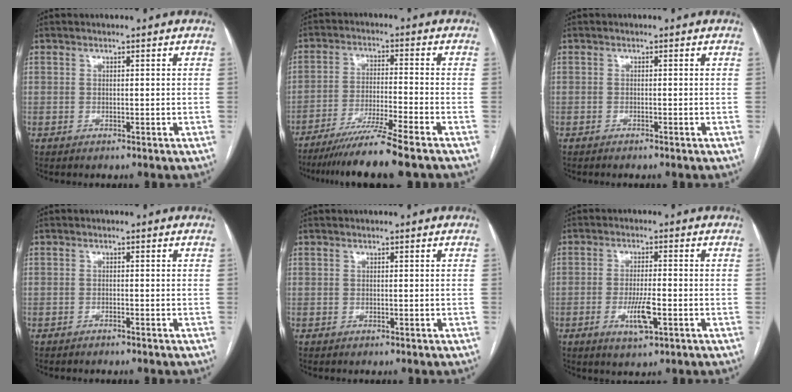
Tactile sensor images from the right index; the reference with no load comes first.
{"total": 11.2, "force": [-9.0, -1.6, 6.4], "torque": [-0.095, -0.037, -0.148]}
{"total": 1.0, "force": [-0.8, -0.2, 0.5], "torque": [-0.008, 0.001, -0.013]}
{"total": 0.6, "force": [-0.6, -0.1, 0.2], "torque": [-0.007, 0.000, -0.011]}
{"total": 0.0}
{"total": 5.5, "force": [-1.9, 0.9, 5.0], "torque": [-0.096, -0.007, -0.029]}